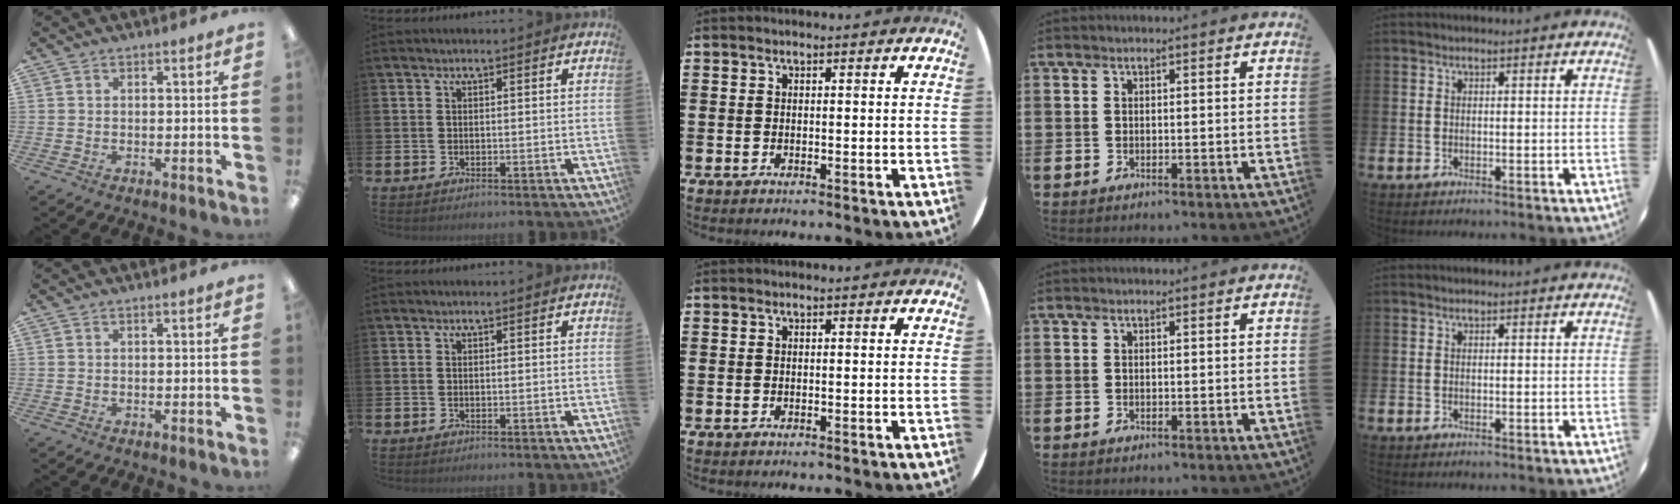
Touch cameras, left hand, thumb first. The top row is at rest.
{}